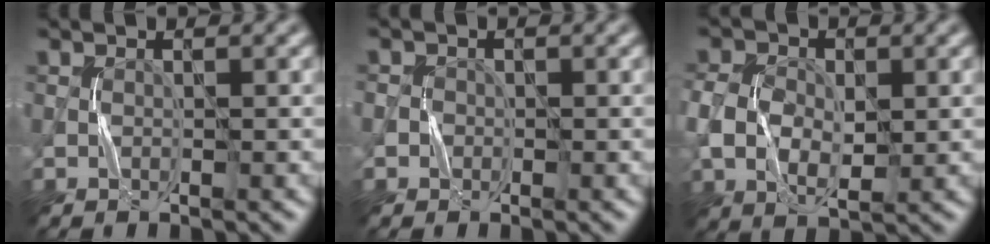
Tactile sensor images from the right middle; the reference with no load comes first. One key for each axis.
{"total": 1.1, "fx": -0.3, "fy": 1.0, "fz": -0.1, "tx": 0.012, "ty": -0.003, "tz": -0.005}
{"total": 5.3, "fx": 0.0, "fy": 3.9, "fz": 3.7, "tx": -0.078, "ty": 0.000, "tz": -0.001}